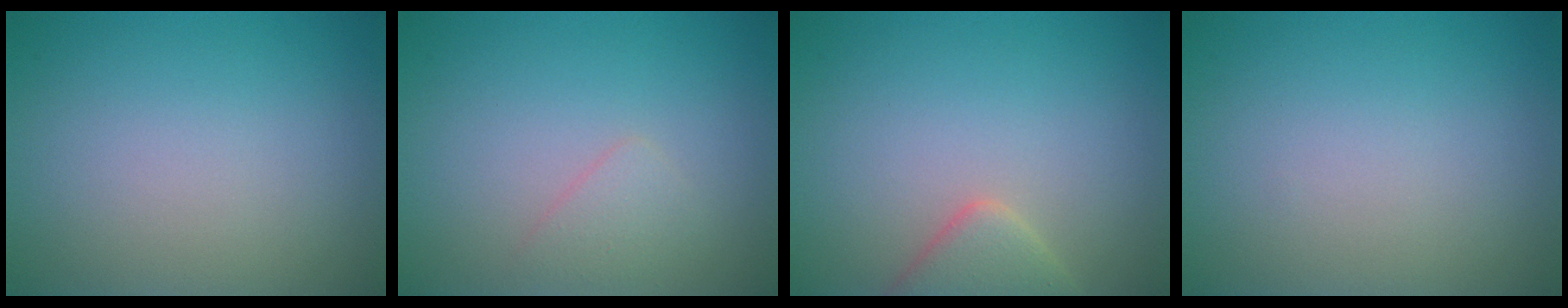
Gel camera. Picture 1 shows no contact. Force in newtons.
{"total": 1.3, "press": 1.3, "slide": 0.1}
{"total": 2.8, "press": 2.8, "slide": 0.3}
{"total": 0.0}